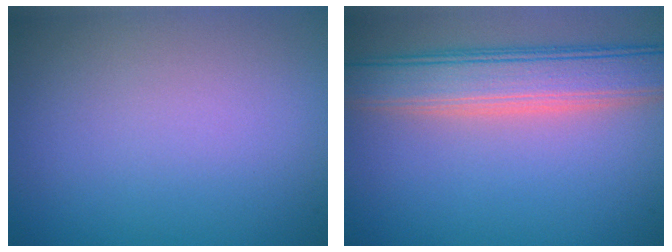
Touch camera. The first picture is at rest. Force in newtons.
{"total": 6.5, "press": 6.5, "slide": 0.6}